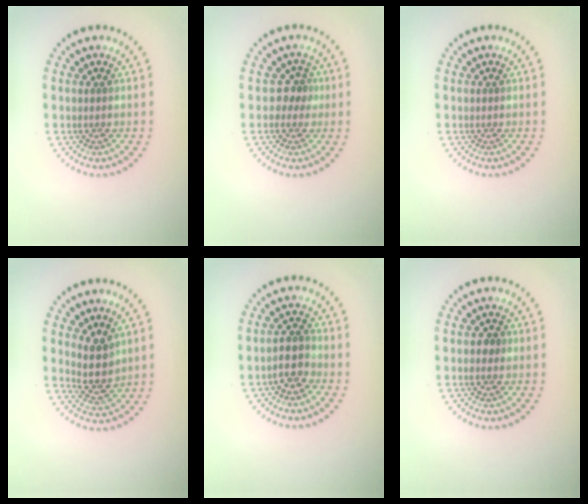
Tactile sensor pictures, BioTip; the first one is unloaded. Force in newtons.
{"total": 1.5, "press": 1.2, "slide": 0.9}
{"total": 0.0}
{"total": 2.7, "press": 2.3, "slide": 1.5}
{"total": 2.3, "press": 2.2, "slide": 0.9}
{"total": 1.2, "press": 1.2, "slide": 0.0}